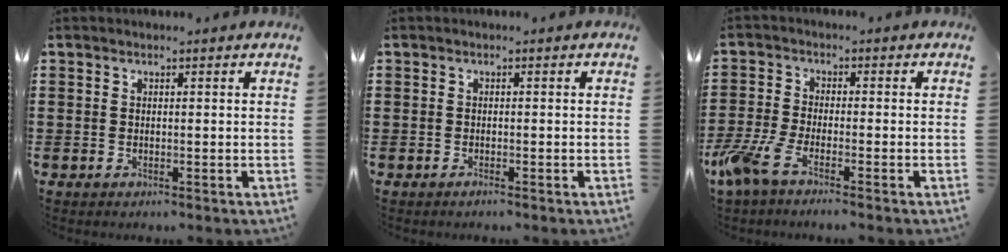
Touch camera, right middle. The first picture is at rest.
{"total": 0.6, "force": [-0.5, -0.1, 0.3], "torque": [-0.010, -0.007, -0.007]}
{"total": 4.9, "force": [-3.1, 0.9, 3.6], "torque": [-0.110, -0.021, -0.068]}